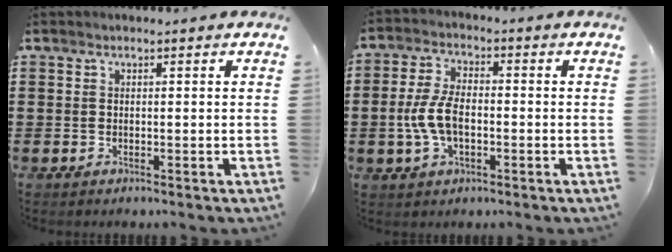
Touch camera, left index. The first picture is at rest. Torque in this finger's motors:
{"motor_torque": [0.73, 0.31, 0.49, 0.13]}